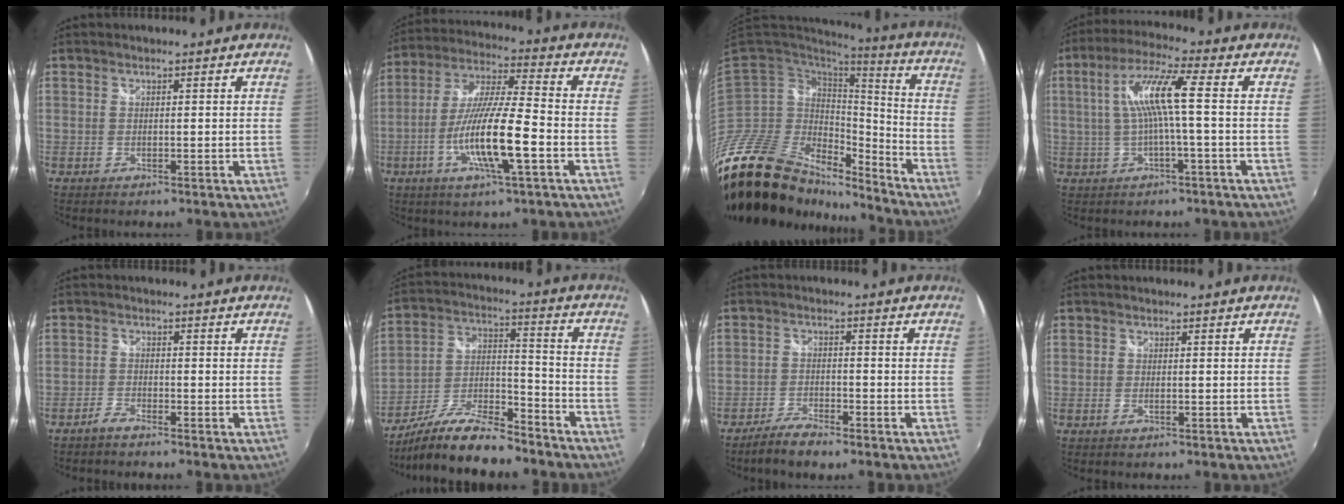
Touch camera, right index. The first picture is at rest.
{"total": 14.4, "force": [-4.9, 1.5, 13.4], "torque": [-0.266, -0.009, -0.094]}
{"total": 26.6, "force": [-21.0, 10.9, 12.2], "torque": [-0.245, -0.020, -0.351]}
{"total": 8.8, "force": [0.1, 0.1, 8.8], "torque": [-0.173, 0.011, 0.008]}
{"total": 2.2, "force": [-2.0, 0.5, 0.7], "torque": [-0.027, 0.000, -0.043]}
{"total": 16.4, "force": [-13.2, 4.2, 8.9], "torque": [-0.181, -0.007, -0.232]}
{"total": 5.1, "force": [-4.0, 1.1, 2.9], "torque": [-0.080, -0.004, -0.080]}
{"total": 1.0, "force": [-0.3, 0.4, 0.9], "torque": [-0.018, -0.001, -0.006]}